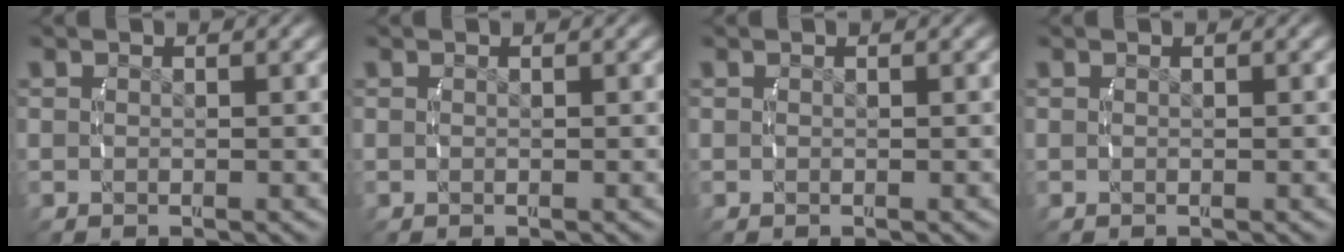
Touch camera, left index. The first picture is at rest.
{"total": 0.0}
{"total": 0.0}
{"total": 0.0}